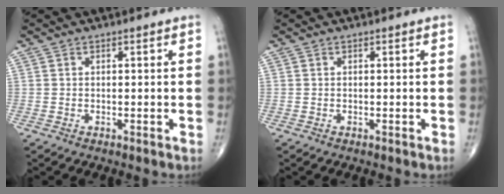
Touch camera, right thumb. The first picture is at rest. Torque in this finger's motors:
{"motor_torque": [0.01, 0.01, 0.00, 0.00, 0.01]}